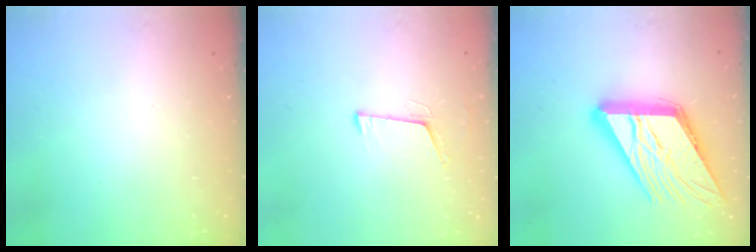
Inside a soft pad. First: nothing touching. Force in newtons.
{"total": 5.9, "press": 5.6, "slide": 2.0}
{"total": 21.6, "press": 21.4, "slide": 2.5}